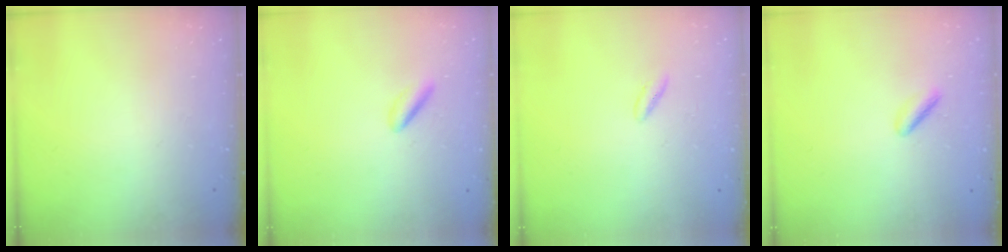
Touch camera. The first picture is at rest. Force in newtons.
{"total": 2.5, "press": 2.3, "slide": 1.0}
{"total": 1.8, "press": 1.6, "slide": 0.8}
{"total": 1.7, "press": 1.6, "slide": 0.7}